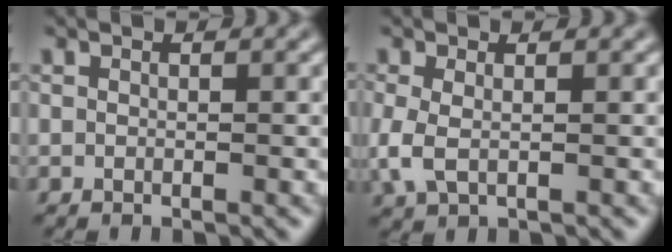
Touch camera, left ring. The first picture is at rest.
{"total": 2.6, "force": [-0.2, 1.4, 2.2], "torque": [-0.061, -0.004, -0.003]}